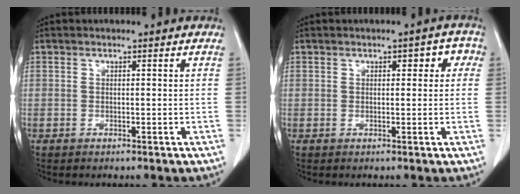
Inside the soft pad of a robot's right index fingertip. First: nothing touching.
{"total": 3.8, "force": [1.0, 1.9, 3.2], "torque": [-0.040, 0.031, 0.012]}